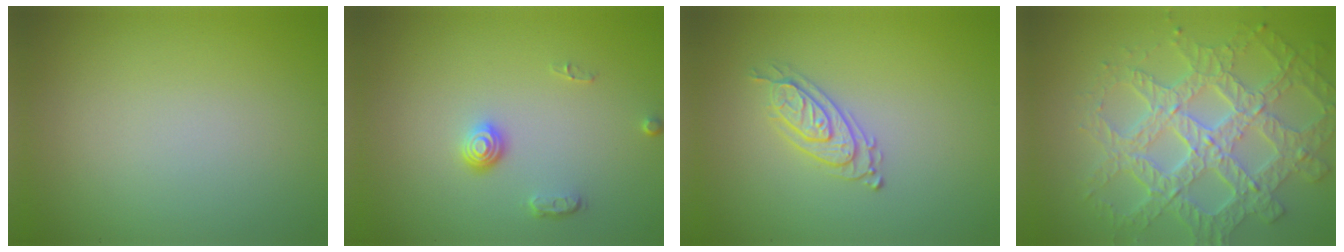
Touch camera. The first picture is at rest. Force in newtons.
{"total": 1.4, "press": 1.0, "slide": 1.0}
{"total": 2.3, "press": 2.1, "slide": 0.9}
{"total": 7.7, "press": 5.8, "slide": 5.0}